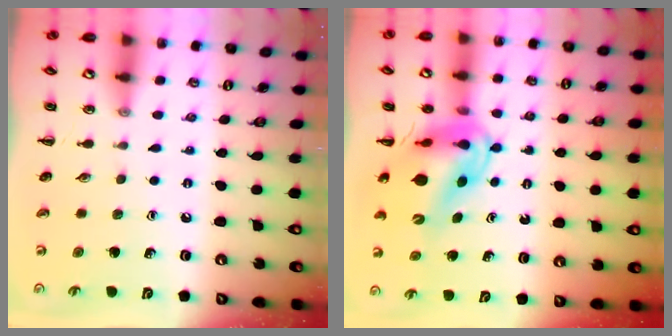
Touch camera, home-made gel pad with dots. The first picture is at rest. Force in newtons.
{"total": 12.2, "press": 11.6, "slide": 3.8}